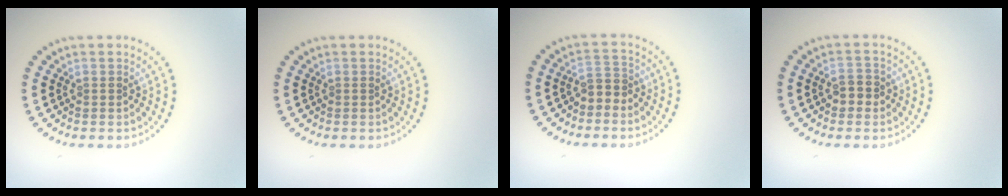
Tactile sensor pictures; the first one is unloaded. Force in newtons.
{"total": 0.0}
{"total": 1.8, "press": 1.5, "slide": 0.9}
{"total": 1.9, "press": 1.9, "slide": 0.3}